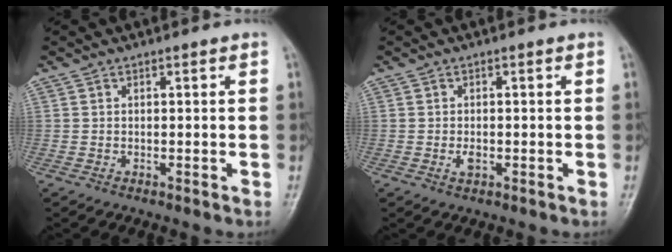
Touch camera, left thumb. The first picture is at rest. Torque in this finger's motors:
{"motor_torque": [-0.02, 0.03, 0.11, -0.04, 0.00]}